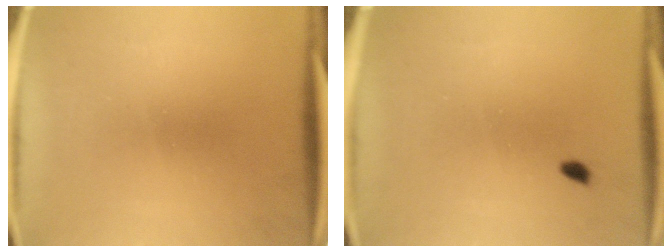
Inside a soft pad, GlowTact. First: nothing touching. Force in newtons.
{"total": 0.9}